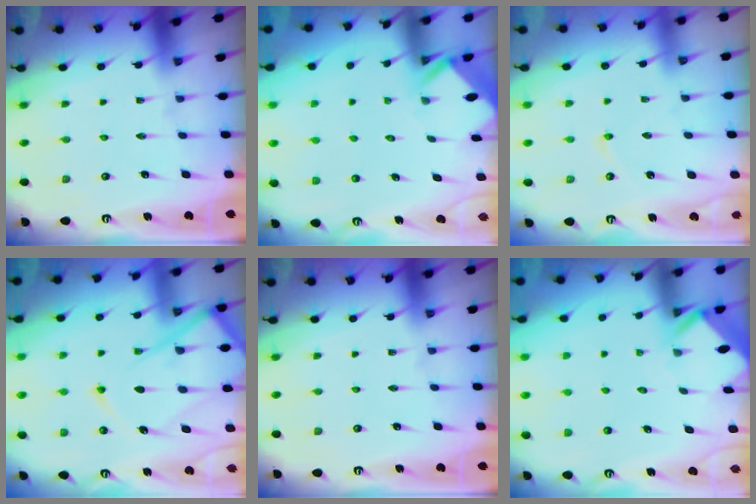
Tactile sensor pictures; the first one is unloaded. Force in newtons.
{"total": 2.7, "press": 2.7, "slide": 0.2}
{"total": 3.3, "press": 3.3, "slide": 0.4}
{"total": 15.8, "press": 15.7, "slide": 1.8}
{"total": 0.0}
{"total": 2.7, "press": 2.7, "slide": 0.2}